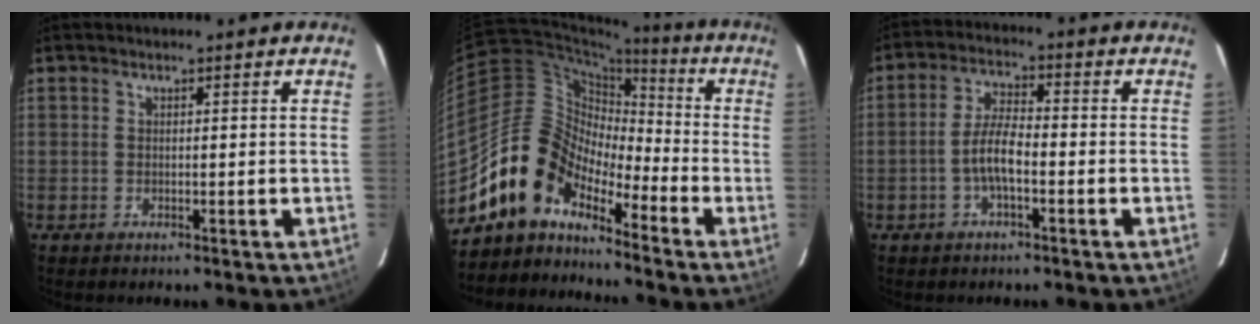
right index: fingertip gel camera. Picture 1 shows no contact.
{"total": 11.6, "force": [-9.2, 5.9, 3.7], "torque": [-0.065, 0.035, -0.186]}
{"total": 5.7, "force": [-2.0, 1.6, 5.1], "torque": [-0.104, 0.009, -0.039]}